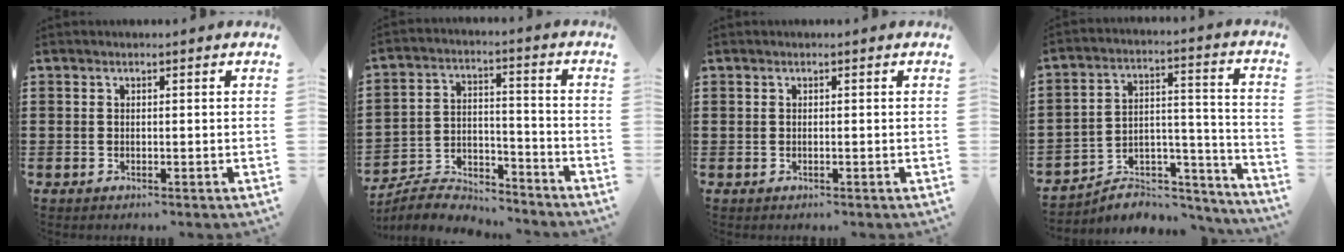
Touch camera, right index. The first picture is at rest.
{"total": 5.7, "force": [-5.5, 1.3, 0.9], "torque": [-0.029, 0.006, -0.111]}
{"total": 0.0}
{"total": 4.4, "force": [-3.7, 2.2, 0.9], "torque": [-0.020, 0.002, -0.076]}